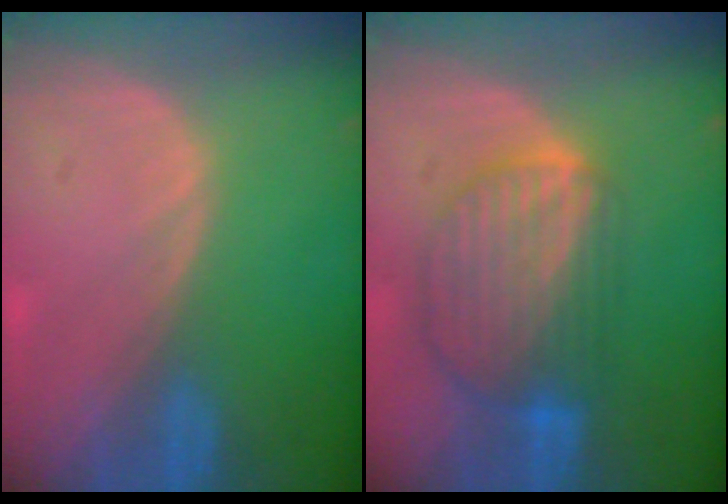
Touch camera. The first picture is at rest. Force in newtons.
{"total": 8.7, "press": 7.6, "slide": 4.2}